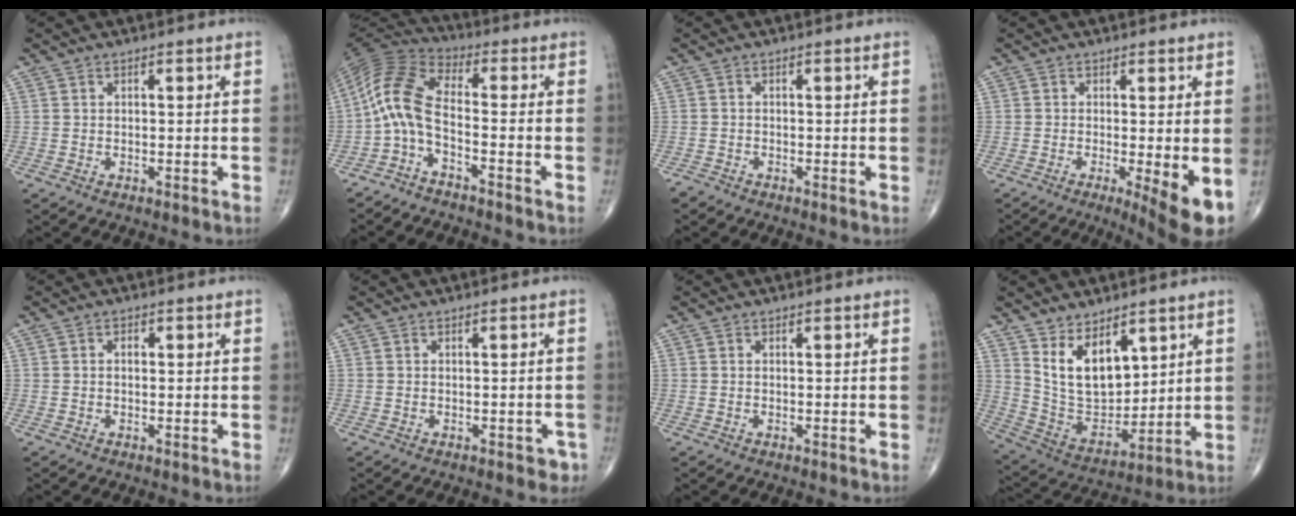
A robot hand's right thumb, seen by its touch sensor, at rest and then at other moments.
{"total": 9.4, "force": [-3.0, 3.3, 8.3], "torque": [-0.177, 0.060, -0.073]}
{"total": 1.1, "force": [-1.0, 0.3, 0.3], "torque": [-0.010, -0.005, -0.026]}
{"total": 7.5, "force": [-2.0, 1.5, 7.1], "torque": [-0.107, -0.022, -0.031]}
{"total": 1.2, "force": [0.2, 0.8, 0.9], "torque": [-0.012, 0.005, 0.001]}
{"total": 2.0, "force": [-1.1, 1.2, 1.2], "torque": [-0.001, 0.005, -0.012]}
{"total": 0.0}
{"total": 13.1, "force": [6.5, 7.5, 8.6], "torque": [-0.113, -0.046, 0.143]}